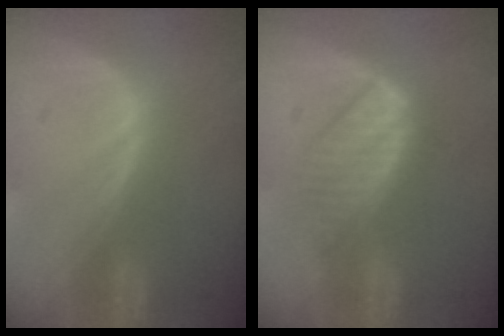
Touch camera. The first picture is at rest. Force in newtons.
{"total": 5.9, "press": 5.6, "slide": 1.7}